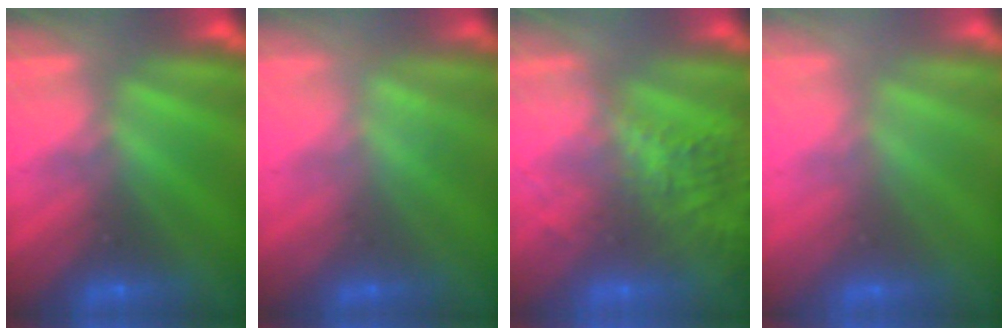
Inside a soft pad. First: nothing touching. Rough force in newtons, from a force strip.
{"total": 2.6}
{"total": 8.3}
{"total": 3.0}